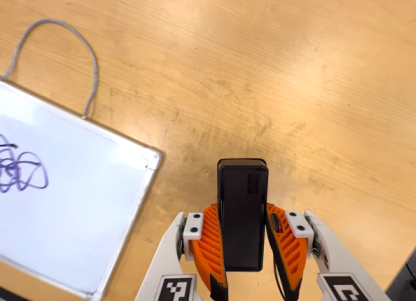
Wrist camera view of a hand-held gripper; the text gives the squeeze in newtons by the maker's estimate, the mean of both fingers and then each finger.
{"total": 4.6, "left": 3.0, "right": 6.2}